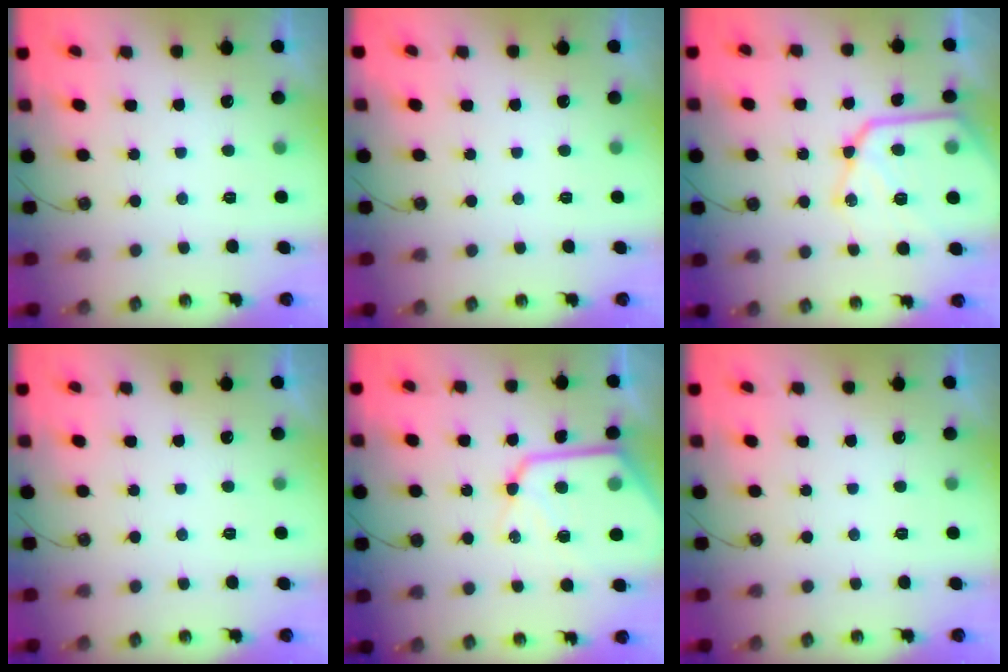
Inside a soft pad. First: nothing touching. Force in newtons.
{"total": 0.0}
{"total": 19.7, "press": 19.6, "slide": 2.1}
{"total": 0.0}
{"total": 16.3, "press": 16.2, "slide": 1.5}
{"total": 0.0}